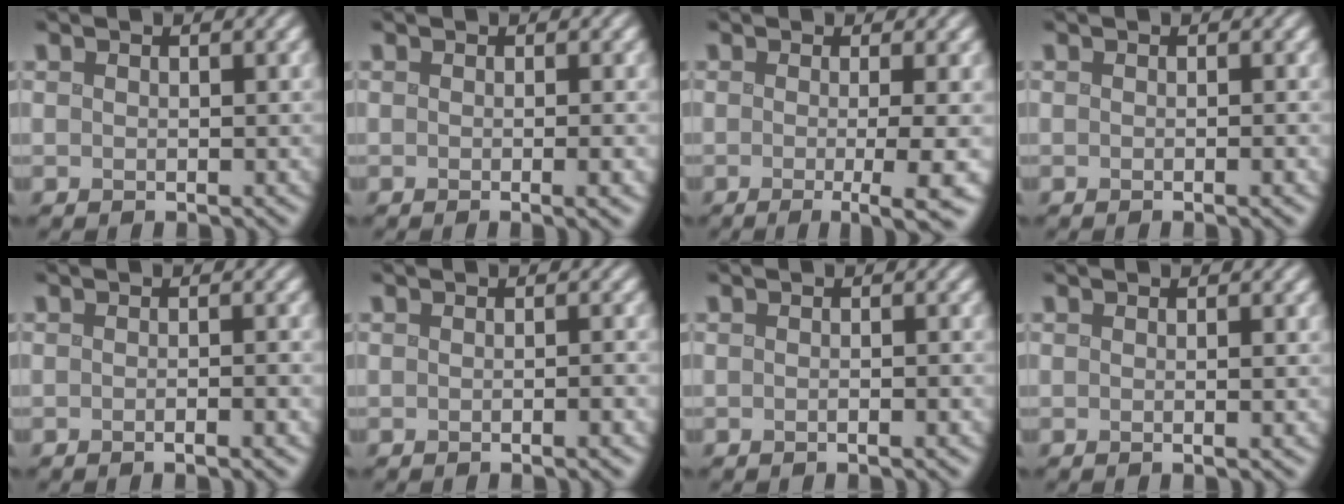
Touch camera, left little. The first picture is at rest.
{"total": 2.2, "force": [-0.1, 0.8, 2.0], "torque": [-0.018, 0.003, -0.010]}
{"total": 5.2, "force": [-1.1, 0.8, 5.0], "torque": [-0.072, -0.008, -0.014]}
{"total": 1.2, "force": [-0.1, 0.5, 1.1], "torque": [-0.010, 0.000, -0.010]}
{"total": 2.1, "force": [-0.7, 0.7, 1.9], "torque": [-0.010, 0.001, -0.015]}
{"total": 1.6, "force": [-0.5, 0.4, 1.4], "torque": [-0.016, -0.002, -0.009]}
{"total": 1.4, "force": [-0.3, 0.7, 1.2], "torque": [0.000, 0.002, -0.015]}
{"total": 0.8, "force": [0.0, 0.3, 0.7], "torque": [-0.009, 0.000, -0.009]}